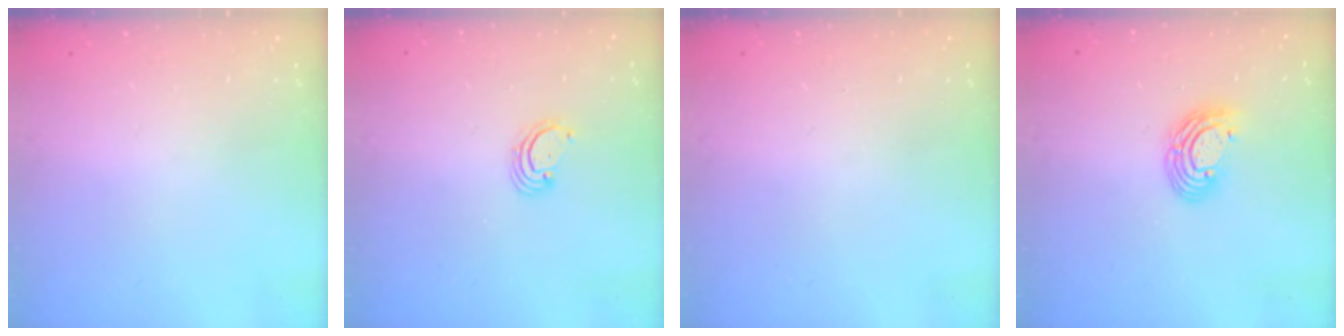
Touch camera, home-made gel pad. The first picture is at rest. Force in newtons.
{"total": 2.7, "press": 2.7, "slide": 0.3}
{"total": 0.0}
{"total": 8.5, "press": 8.4, "slide": 1.3}